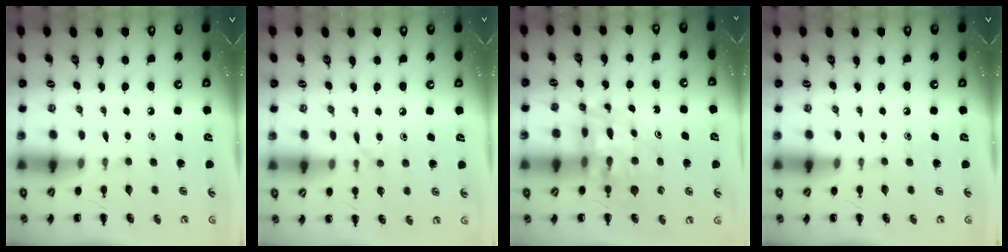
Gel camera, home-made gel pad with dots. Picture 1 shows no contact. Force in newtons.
{"total": 5.6, "press": 5.2, "slide": 2.1}
{"total": 11.2, "press": 10.8, "slide": 3.1}
{"total": 0.0}